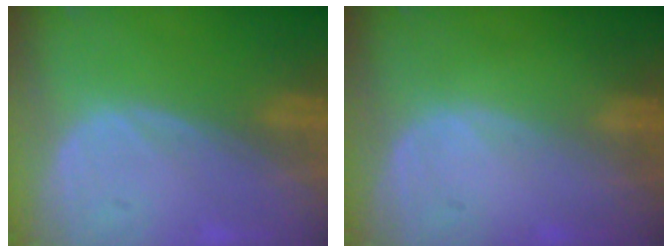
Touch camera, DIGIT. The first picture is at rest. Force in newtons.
{"total": 0.0}